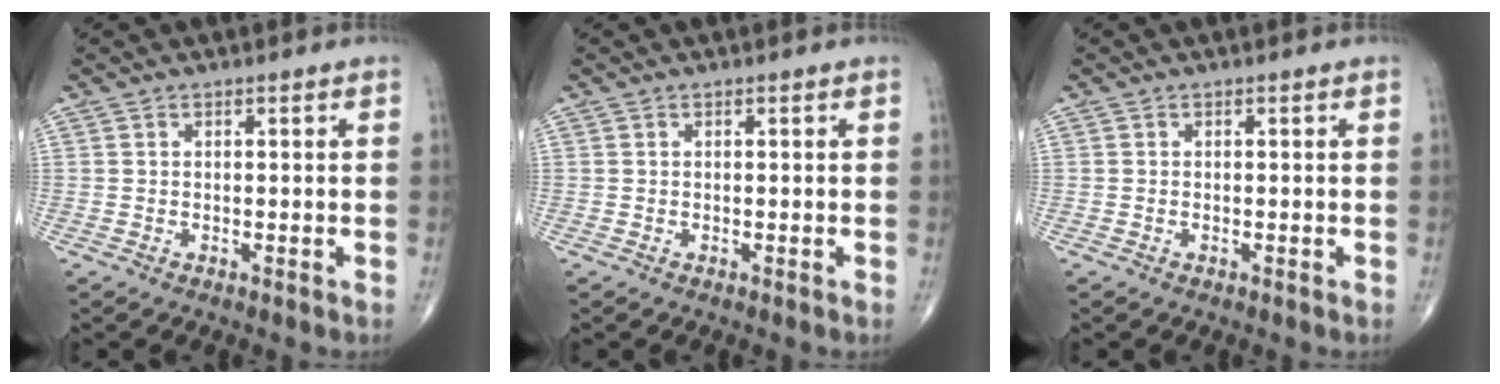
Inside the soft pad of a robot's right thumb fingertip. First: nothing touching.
{"total": 0.0}
{"total": 0.0}